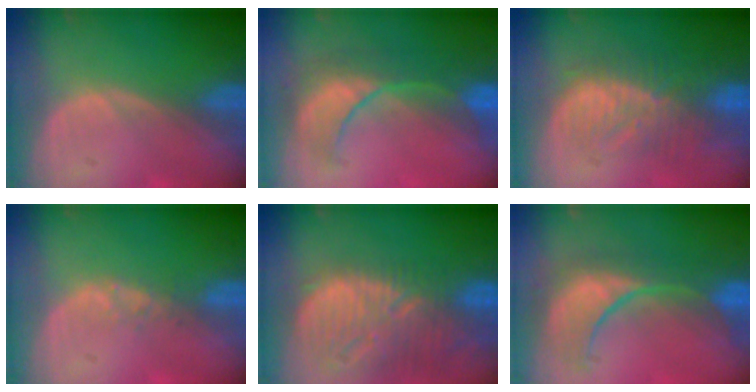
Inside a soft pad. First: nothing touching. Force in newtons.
{"total": 8.4, "press": 8.3, "slide": 1.6}
{"total": 9.9, "press": 9.1, "slide": 3.9}
{"total": 1.4, "press": 1.4, "slide": 0.2}
{"total": 13.3, "press": 11.5, "slide": 6.7}
{"total": 10.0, "press": 9.6, "slide": 2.5}